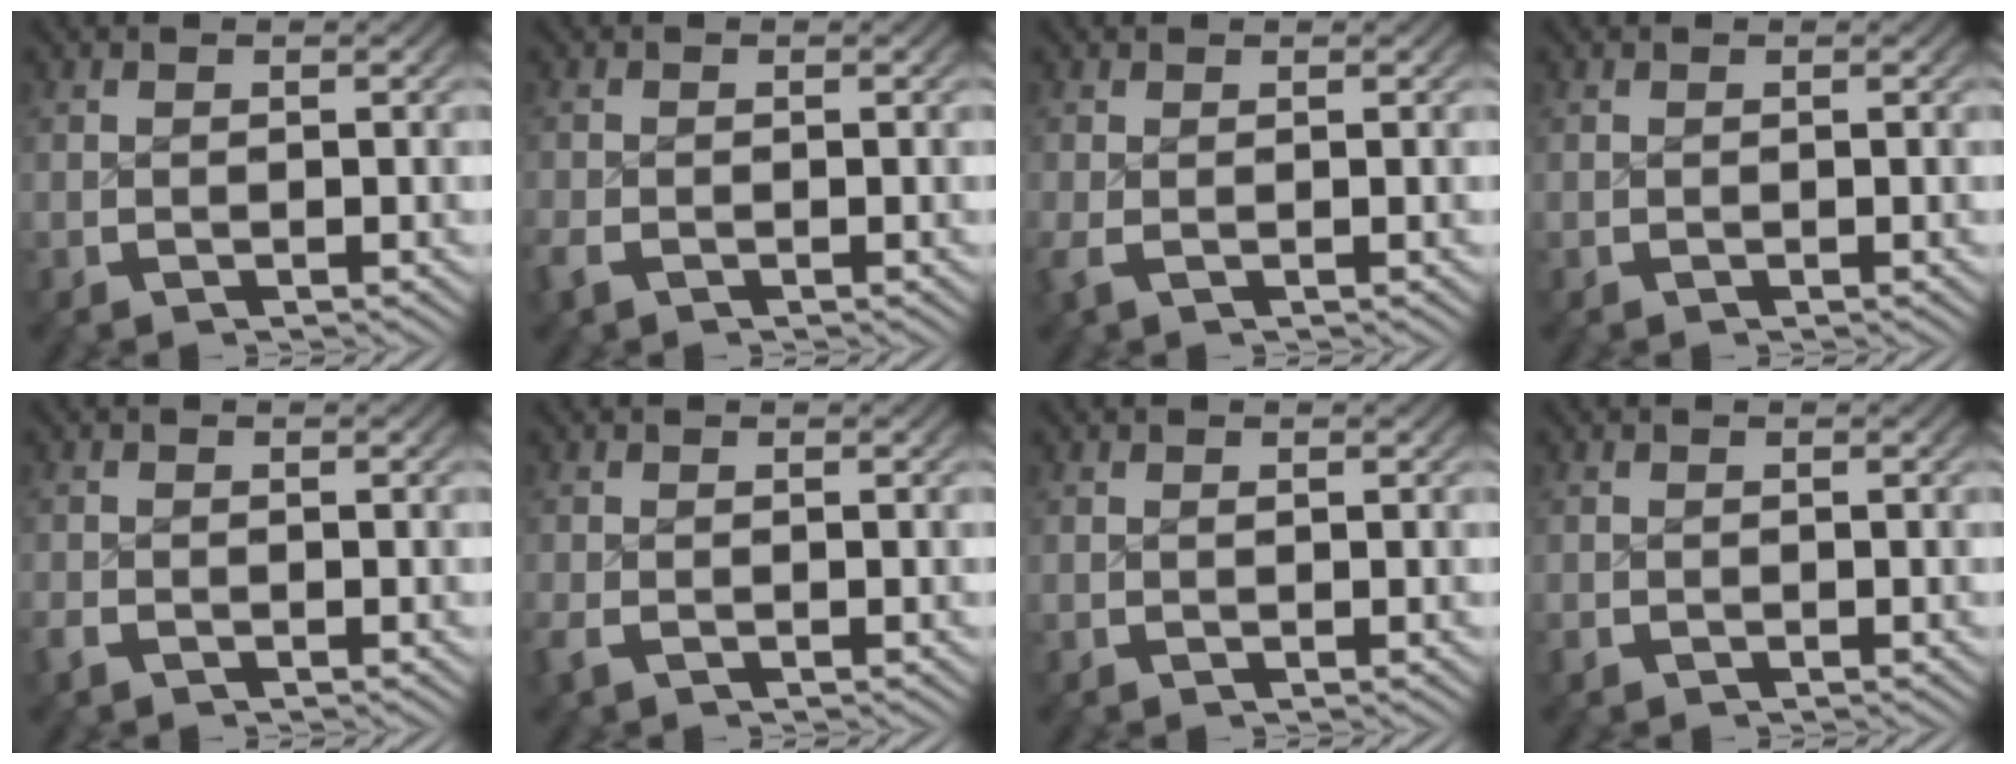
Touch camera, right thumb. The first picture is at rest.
{"total": 1.2, "force": [-0.9, 0.8, 0.4], "torque": [-0.010, -0.004, -0.018]}
{"total": 0.9, "force": [-0.2, 0.4, 0.7], "torque": [-0.021, -0.007, -0.002]}
{"total": 0.0}
{"total": 1.0, "force": [-0.8, 0.6, 0.2], "torque": [-0.007, -0.004, -0.017]}
{"total": 1.1, "force": [-0.6, 0.7, 0.6], "torque": [-0.018, -0.005, -0.011]}
{"total": 0.0}
{"total": 0.6, "force": [-0.4, 0.4, 0.1], "torque": [-0.005, -0.005, -0.008]}